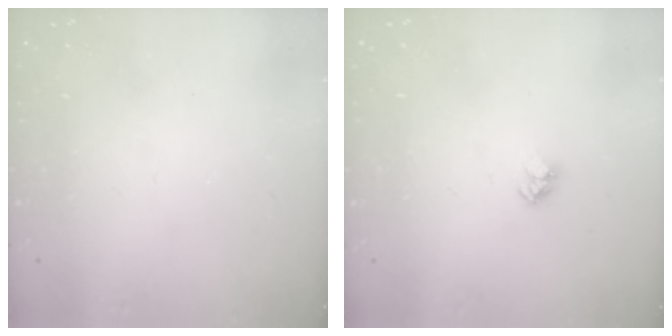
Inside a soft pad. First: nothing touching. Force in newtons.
{"total": 2.3, "press": 2.3, "slide": 0.3}